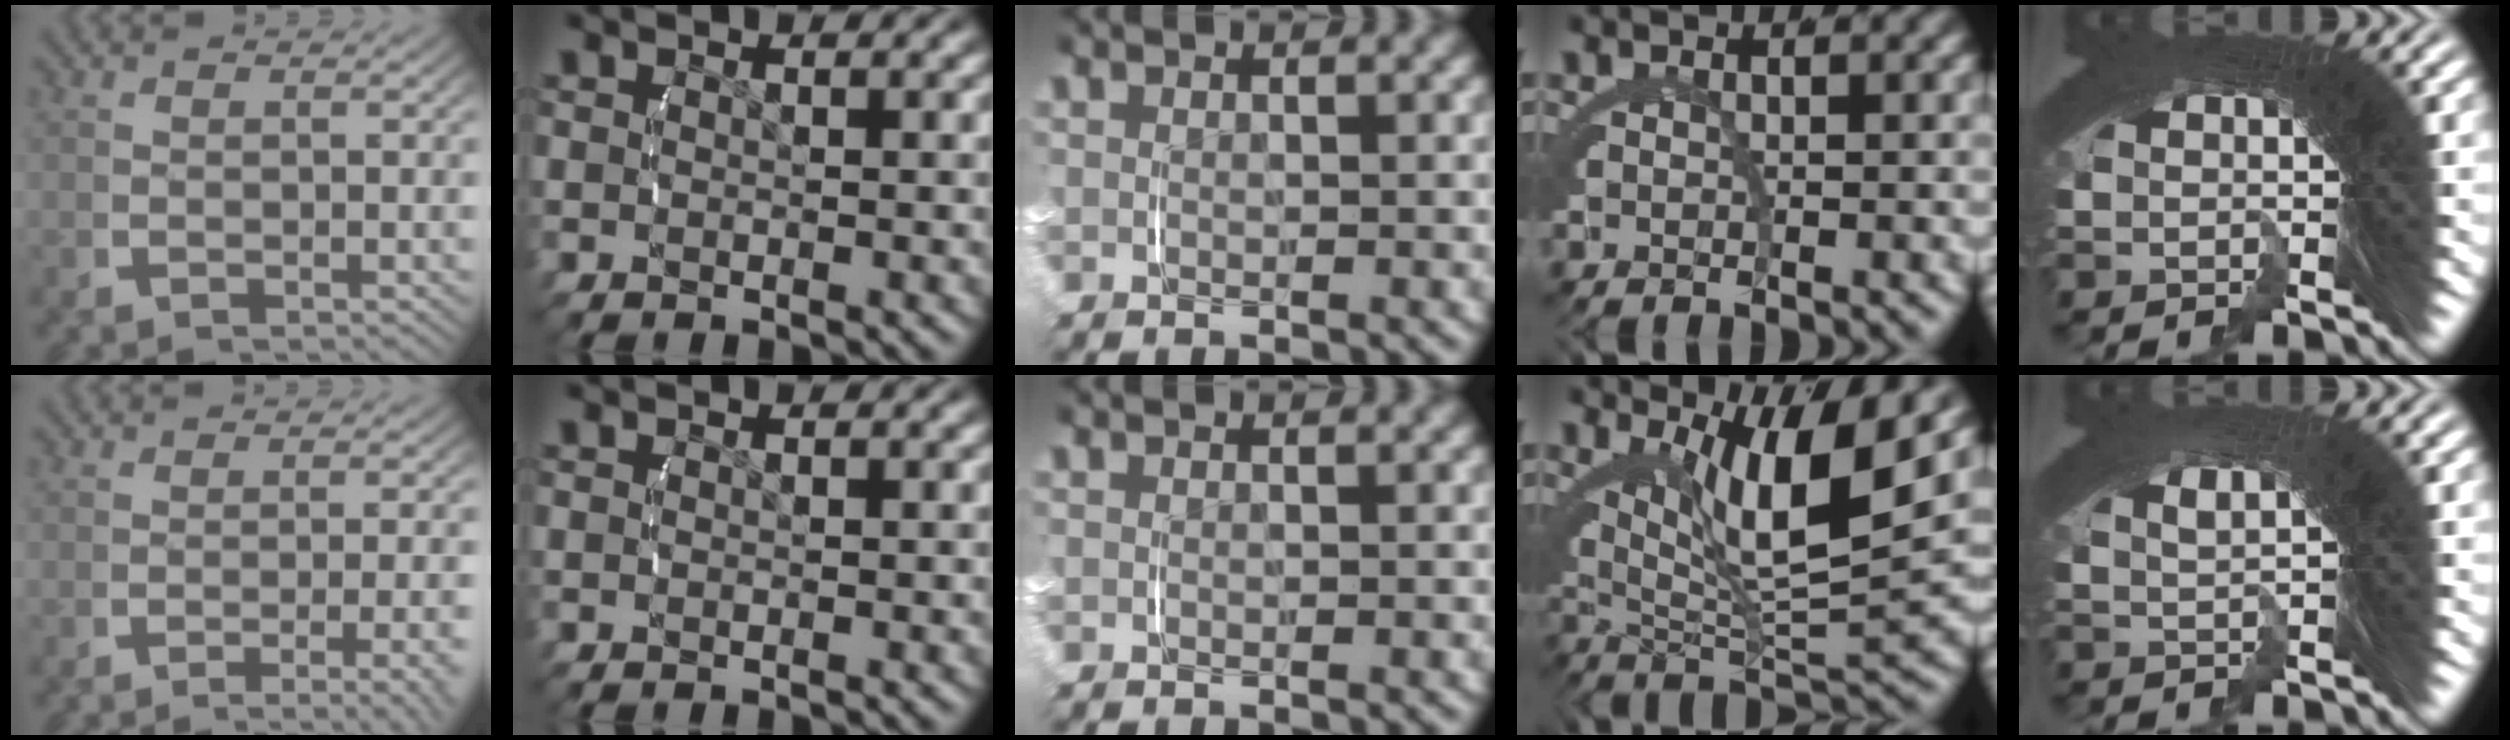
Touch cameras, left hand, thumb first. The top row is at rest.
{"thumb": {"total": 3.5, "force": [-1.7, 0.5, 3.1], "torque": [-0.046, -0.003, -0.025]}, "ring": {"total": 9.3, "force": [2.9, 3.1, 8.2], "torque": [-0.140, -0.002, 0.053]}, "little": {"total": 2.4, "force": [0.2, 1.6, 1.8], "torque": [-0.055, -0.004, 0.002]}}